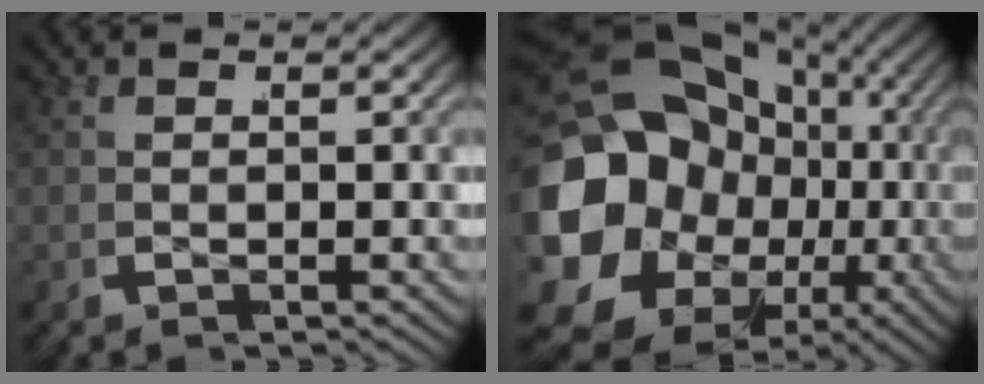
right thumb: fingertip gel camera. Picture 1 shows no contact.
{"total": 25.7, "force": [-2.3, 19.8, 16.2], "torque": [-0.326, -0.039, -0.039]}